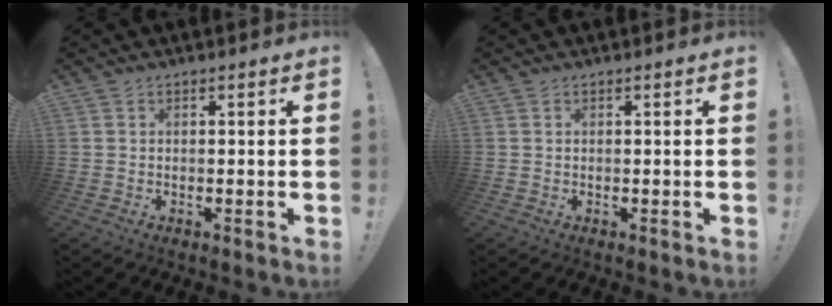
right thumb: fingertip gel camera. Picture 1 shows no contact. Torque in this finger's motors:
{"motor_torque": [-0.04, 0.28, -0.15, 0.09, 0.00]}